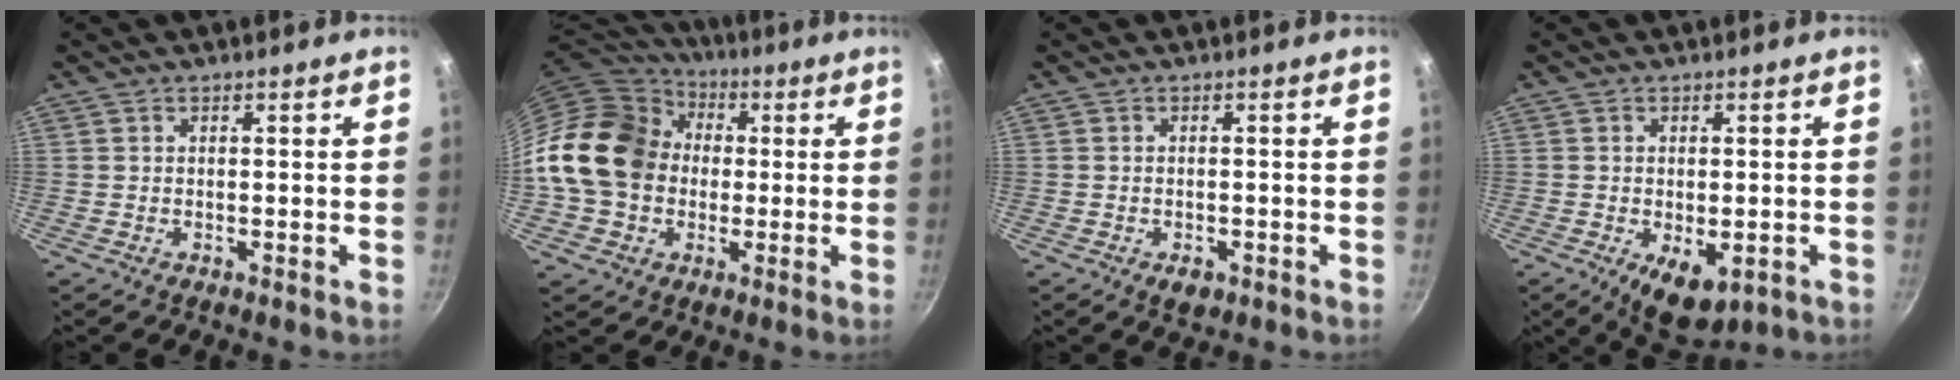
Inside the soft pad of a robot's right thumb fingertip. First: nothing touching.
{"total": 19.4, "force": [0.5, 16.1, 10.9], "torque": [-0.183, 0.043, 0.003]}
{"total": 2.6, "force": [-1.2, 1.5, 1.7], "torque": [-0.026, 0.004, -0.014]}
{"total": 7.6, "force": [-2.4, 4.1, 5.9], "torque": [-0.068, -0.003, -0.021]}